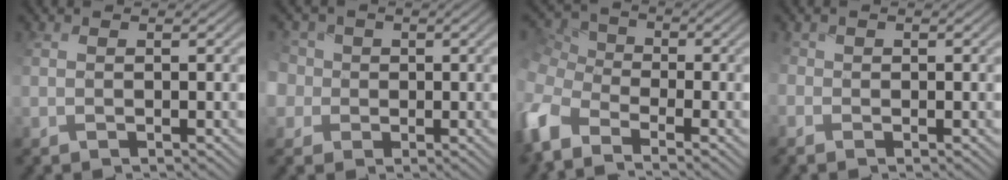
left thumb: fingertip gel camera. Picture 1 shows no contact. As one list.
[{"total": 6.2, "force": [0.4, 5.8, 1.9], "torque": [-0.081, 0.014, -0.026]}, {"total": 7.1, "force": [-3.5, 4.6, 4.0], "torque": [-0.117, -0.009, -0.070]}, {"total": 1.7, "force": [-0.8, 1.4, 0.5], "torque": [-0.019, -0.004, -0.019]}]